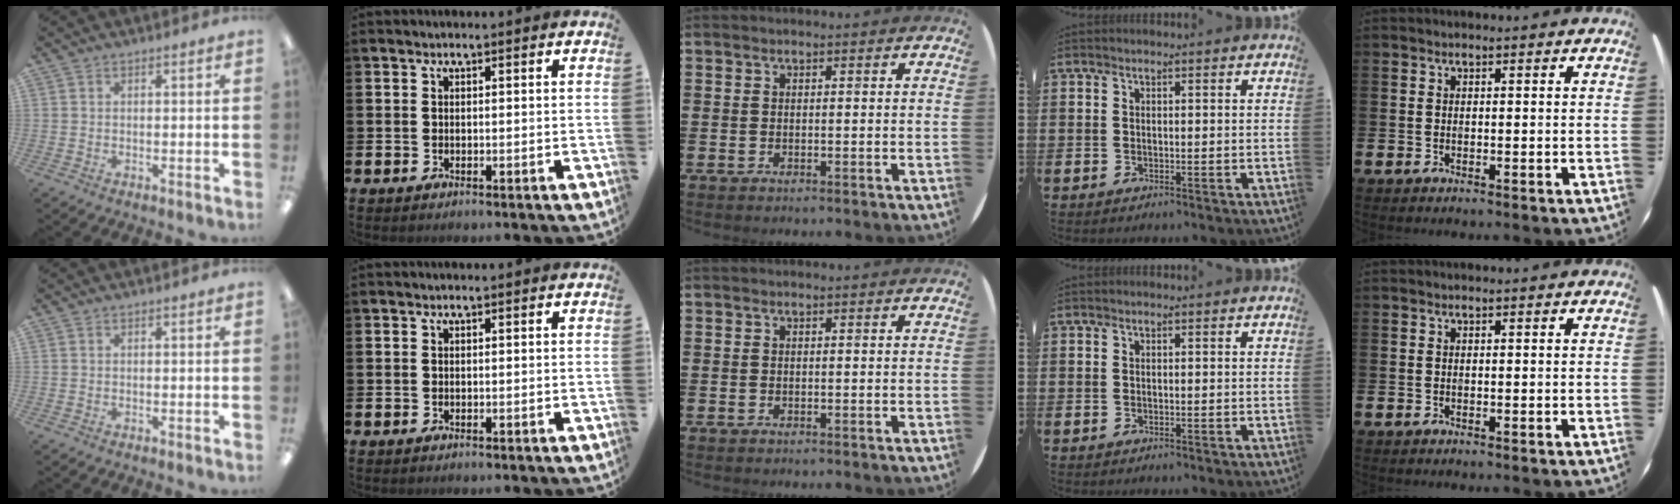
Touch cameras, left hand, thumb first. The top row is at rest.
{}